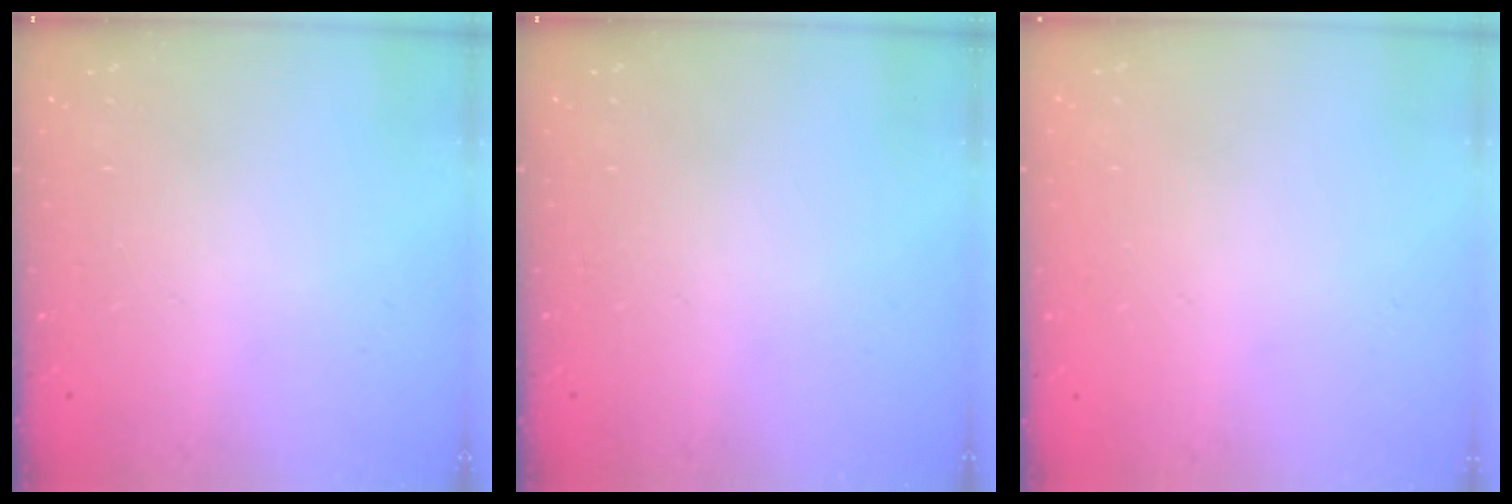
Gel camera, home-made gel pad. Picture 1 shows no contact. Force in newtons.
{"total": 0.0}
{"total": 0.0}